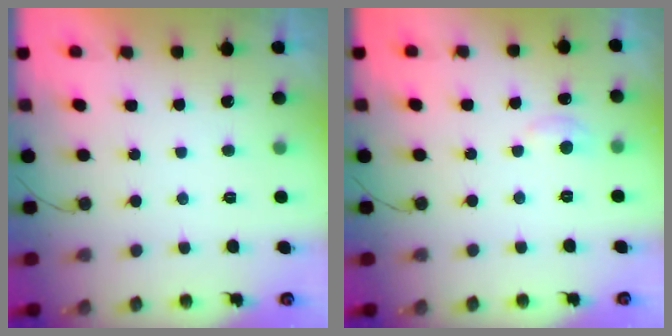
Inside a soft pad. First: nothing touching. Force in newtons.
{"total": 3.8, "press": 3.8, "slide": 0.5}